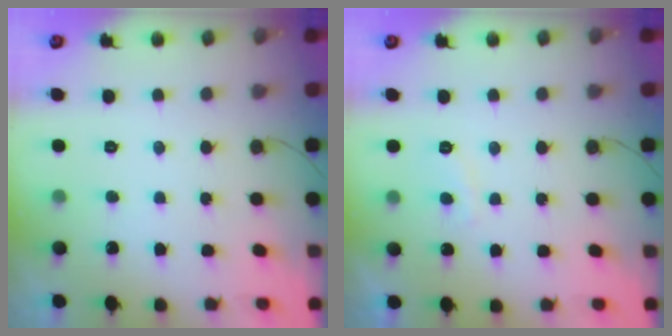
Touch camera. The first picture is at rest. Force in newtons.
{"total": 2.5, "press": 2.4, "slide": 0.8}